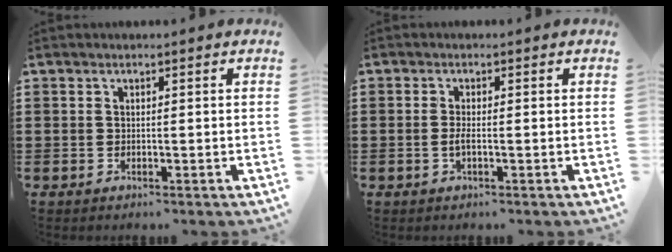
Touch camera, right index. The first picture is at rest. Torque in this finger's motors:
{"motor_torque": [0.00, 0.00, 0.03, 0.03]}